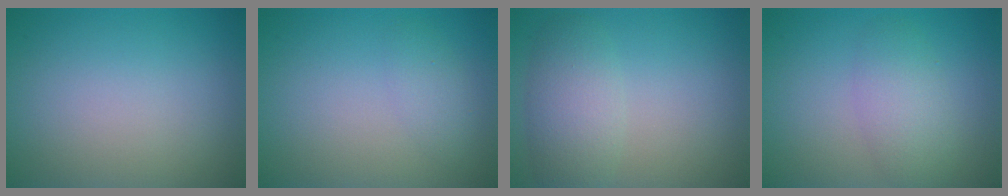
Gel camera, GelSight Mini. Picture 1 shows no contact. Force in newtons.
{"total": 1.5, "press": 1.5, "slide": 0.1}
{"total": 3.7, "press": 3.7, "slide": 0.1}
{"total": 3.2, "press": 3.2, "slide": 0.1}